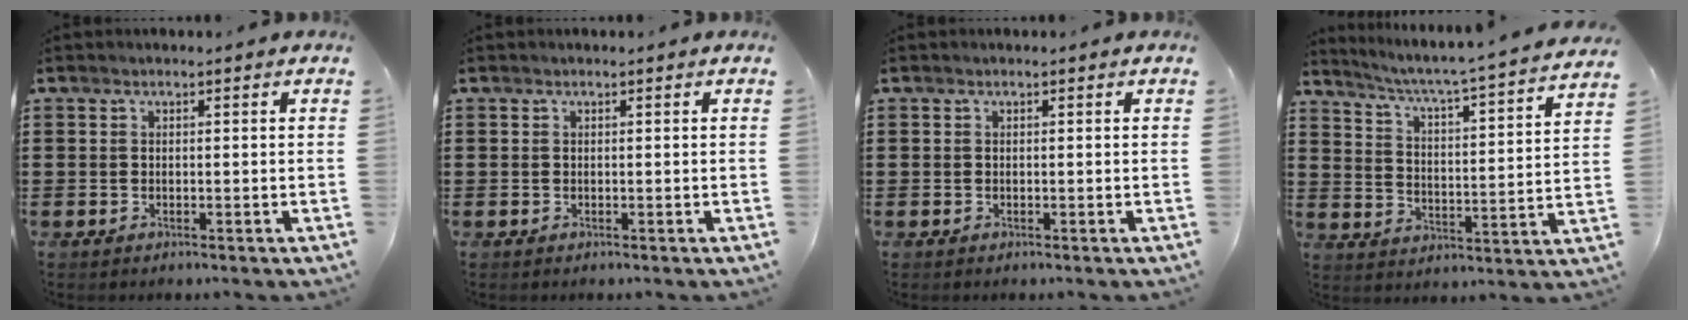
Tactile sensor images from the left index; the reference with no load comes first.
{"total": 0.0}
{"total": 0.0}
{"total": 4.1, "force": [3.6, -1.1, 1.6], "torque": [-0.050, -0.045, 0.048]}